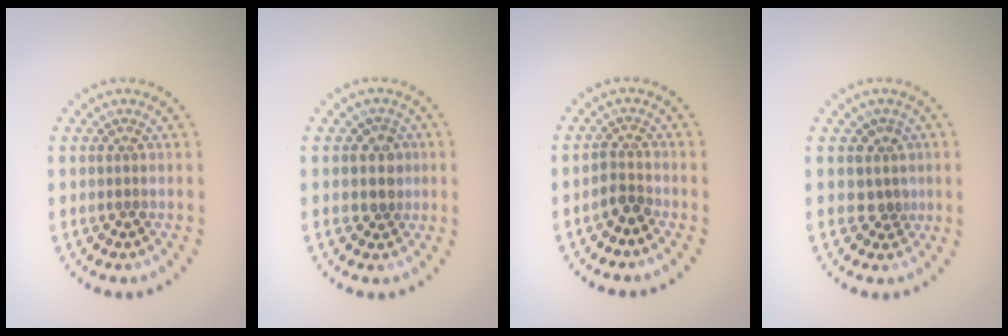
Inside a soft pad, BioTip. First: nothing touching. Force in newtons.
{"total": 2.0, "press": 1.7, "slide": 1.0}
{"total": 1.7, "press": 1.3, "slide": 1.1}
{"total": 2.0, "press": 1.6, "slide": 1.2}